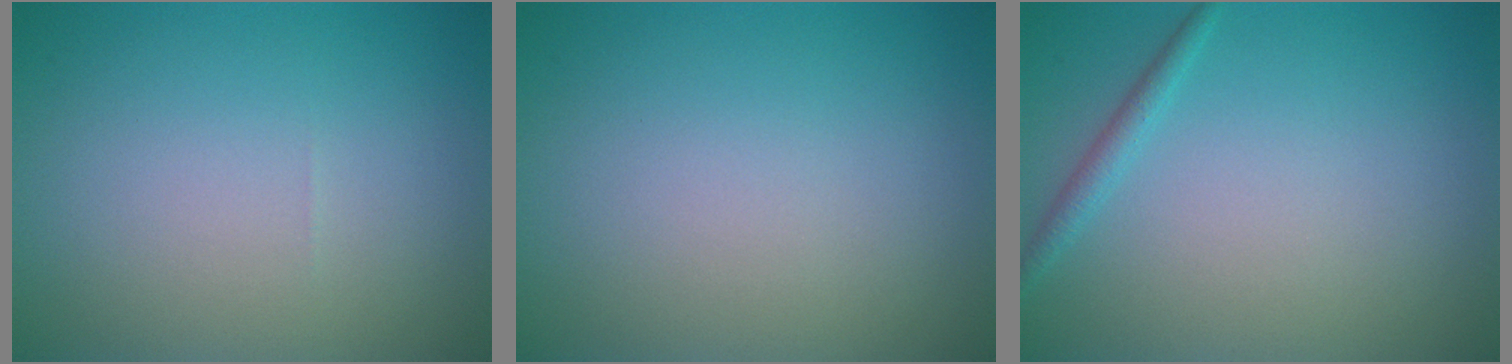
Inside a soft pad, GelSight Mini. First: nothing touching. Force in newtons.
{"total": 0.0}
{"total": 1.2, "press": 1.2, "slide": 0.0}